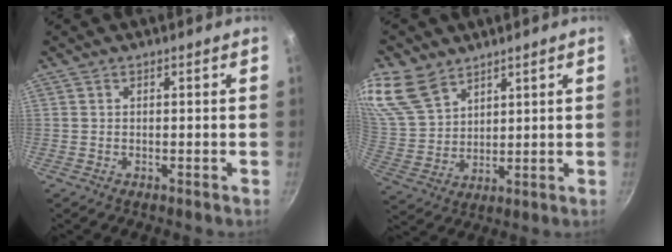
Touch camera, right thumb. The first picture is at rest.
{"total": 14.6, "force": [9.8, 9.2, 5.9], "torque": [-0.122, -0.016, 0.208]}